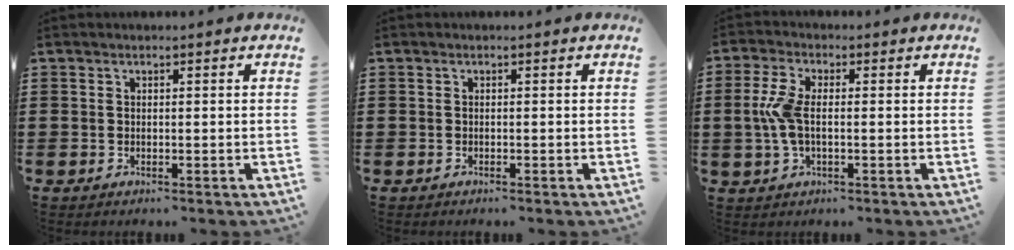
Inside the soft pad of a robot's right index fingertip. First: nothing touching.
{"total": 0.0}
{"total": 6.0, "force": [-0.2, 2.6, 5.4], "torque": [-0.136, -0.006, -0.013]}